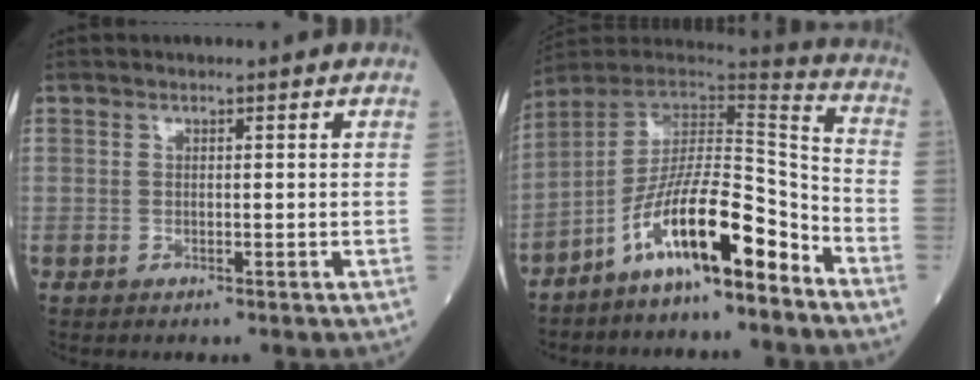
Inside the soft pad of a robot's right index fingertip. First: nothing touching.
{"total": 14.3, "force": [-8.9, 2.5, 11.0], "torque": [-0.194, 0.020, -0.157]}